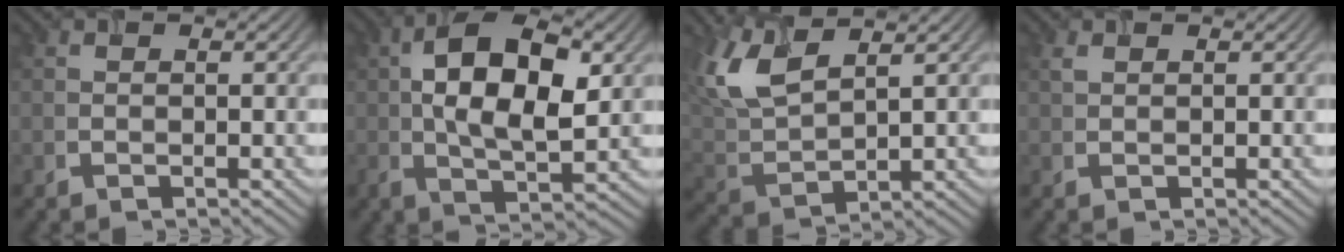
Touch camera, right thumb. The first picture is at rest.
{"total": 12.3, "force": [1.9, 5.9, 10.6], "torque": [-0.189, 0.007, 0.030]}
{"total": 9.0, "force": [5.3, 3.4, 6.5], "torque": [-0.170, 0.009, 0.106]}
{"total": 0.8, "force": [0.5, 0.4, 0.5], "torque": [-0.017, 0.000, 0.012]}